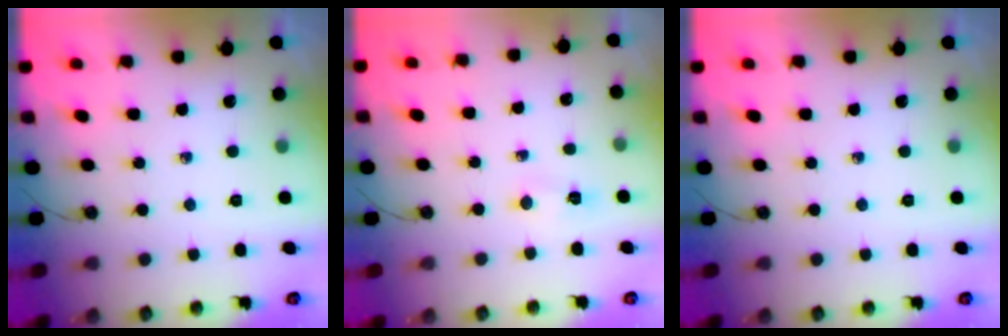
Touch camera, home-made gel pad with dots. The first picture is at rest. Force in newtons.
{"total": 4.1, "press": 3.7, "slide": 1.8}
{"total": 0.0}